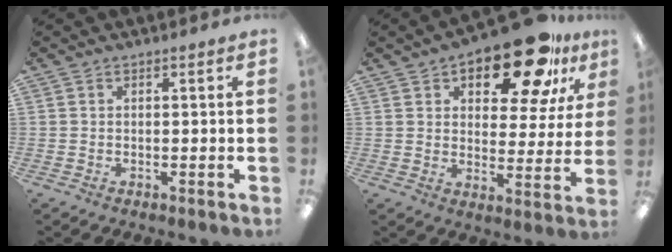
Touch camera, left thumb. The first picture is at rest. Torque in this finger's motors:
{"motor_torque": [0.18, 0.77, 1.37, -1.41, 0.06]}